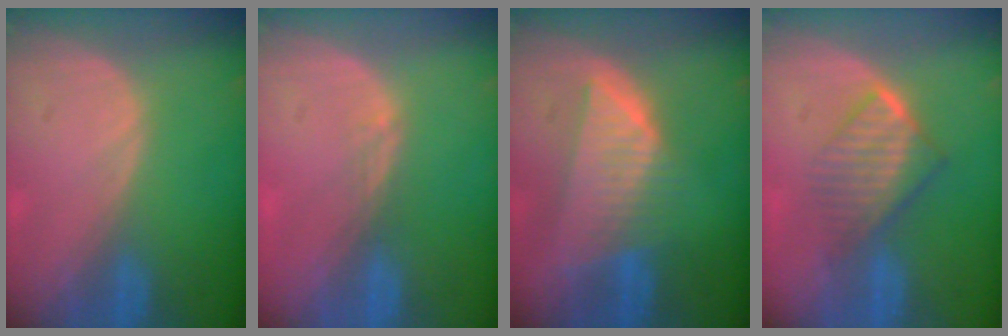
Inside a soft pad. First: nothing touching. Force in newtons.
{"total": 1.0, "press": 0.7, "slide": 0.7}
{"total": 7.9, "press": 7.2, "slide": 3.2}
{"total": 6.6, "press": 5.9, "slide": 3.0}